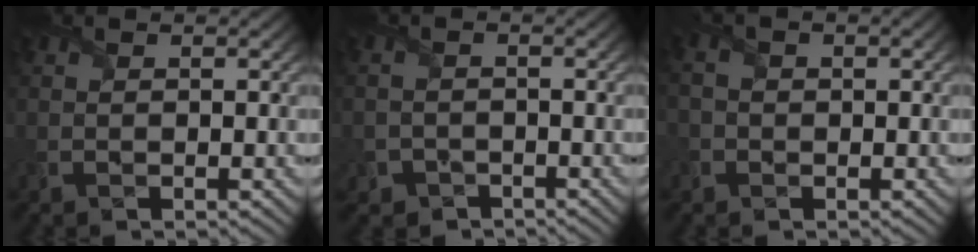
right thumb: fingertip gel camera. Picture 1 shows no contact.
{"total": 3.4, "force": [-2.5, 2.2, 0.4], "torque": [-0.011, -0.003, -0.049]}
{"total": 1.8, "force": [-0.5, 1.1, 1.3], "torque": [-0.030, 0.001, -0.011]}